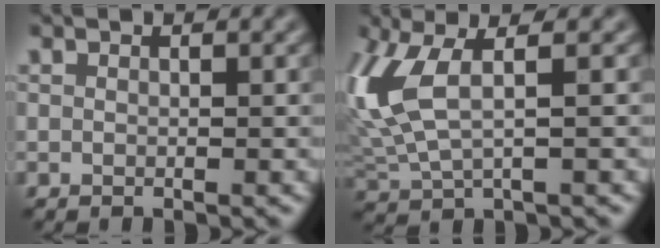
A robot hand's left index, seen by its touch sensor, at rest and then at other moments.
{"total": 6.7, "force": [1.6, 2.6, 5.9], "torque": [-0.158, 0.007, 0.037]}